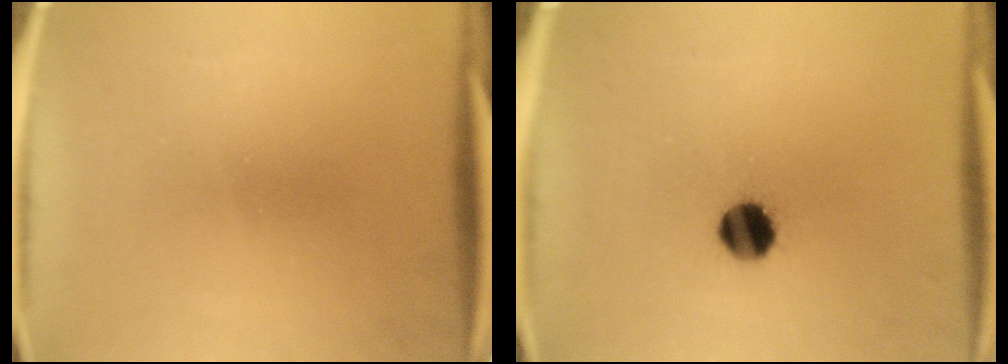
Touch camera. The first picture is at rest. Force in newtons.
{"total": 6.9}